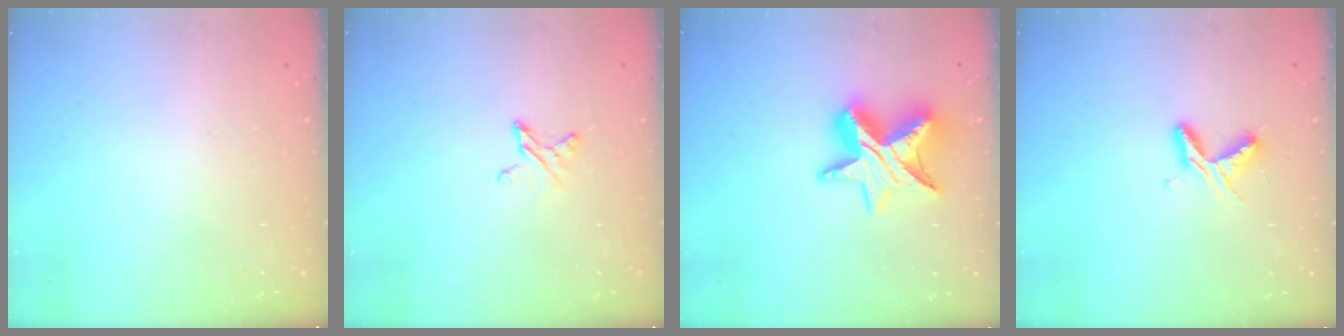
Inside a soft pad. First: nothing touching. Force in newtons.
{"total": 4.2, "press": 4.2, "slide": 0.4}
{"total": 13.4, "press": 13.4, "slide": 0.9}
{"total": 5.3, "press": 5.3, "slide": 0.5}